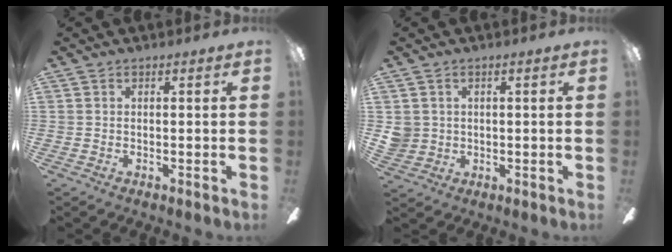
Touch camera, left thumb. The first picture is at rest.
{"total": 3.4, "force": [0.9, 3.3, 0.5], "torque": [-0.019, 0.010, 0.018]}